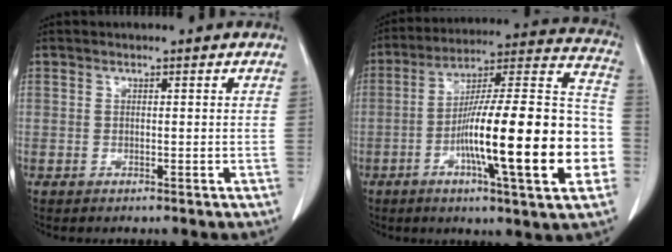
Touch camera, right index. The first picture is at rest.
{"total": 24.1, "force": [-6.4, 2.2, 23.1], "torque": [-0.312, 0.007, -0.101]}